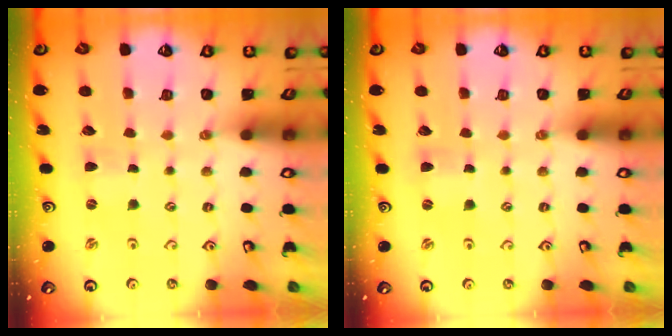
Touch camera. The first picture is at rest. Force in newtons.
{"total": 0.0}